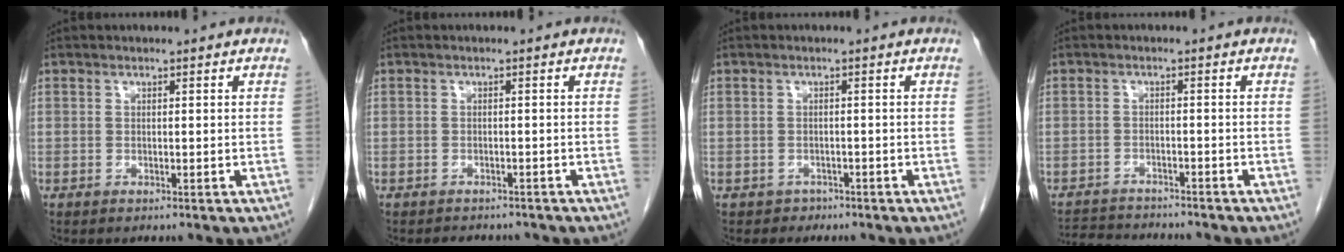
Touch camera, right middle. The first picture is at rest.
{"total": 4.1, "force": [-3.7, 1.5, 0.9], "torque": [-0.013, -0.002, -0.045]}
{"total": 1.3, "force": [-0.9, 0.8, -0.3], "torque": [-0.007, 0.002, -0.017]}
{"total": 7.2, "force": [-7.0, 0.8, 1.7], "torque": [-0.028, -0.005, -0.107]}